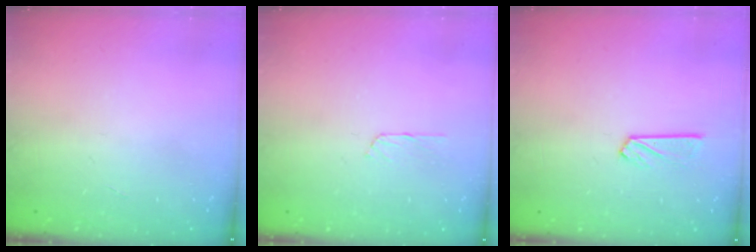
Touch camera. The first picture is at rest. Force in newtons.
{"total": 3.3, "press": 3.3, "slide": 0.3}
{"total": 5.3, "press": 5.3, "slide": 0.4}